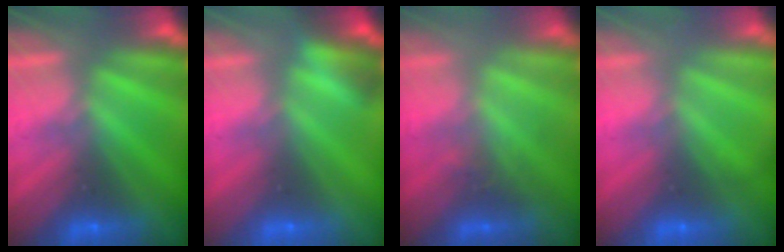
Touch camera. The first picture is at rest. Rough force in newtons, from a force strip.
{"total": 2.7}
{"total": 3.0}
{"total": 2.0}